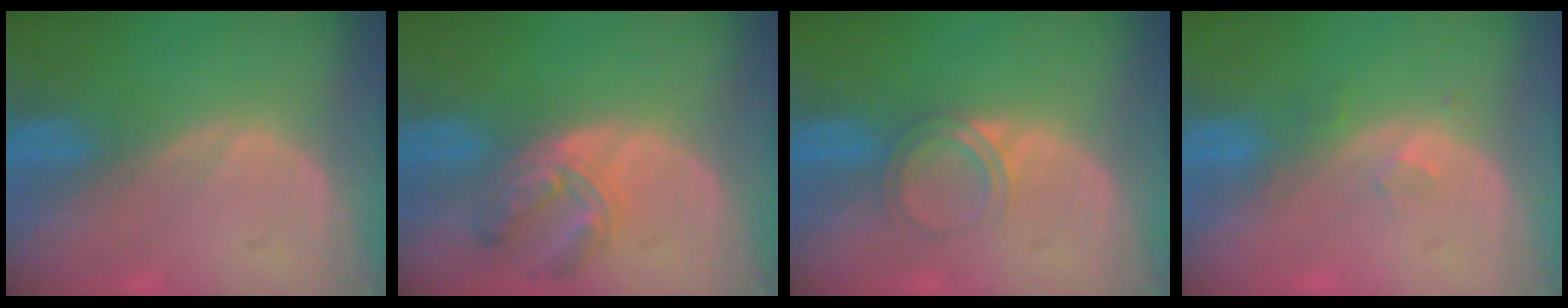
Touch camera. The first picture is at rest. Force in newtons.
{"total": 5.5, "press": 5.5, "slide": 0.5}
{"total": 3.0, "press": 3.0, "slide": 0.3}
{"total": 1.9, "press": 1.6, "slide": 1.0}